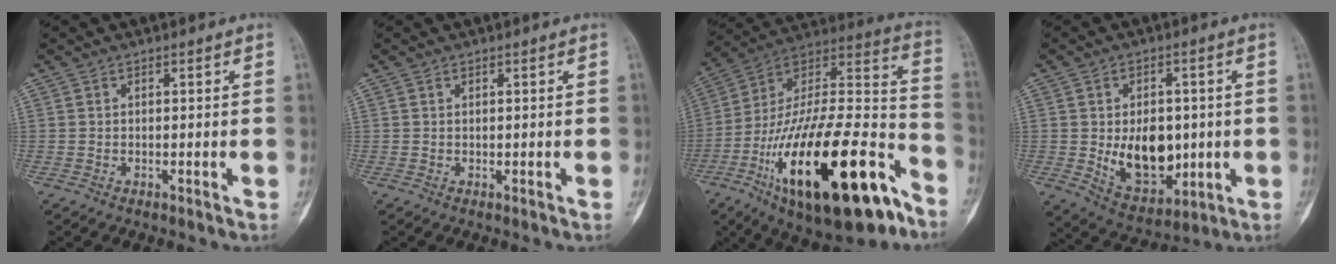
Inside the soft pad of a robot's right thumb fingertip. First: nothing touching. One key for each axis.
{"total": 0.0}
{"total": 35.6, "fx": -17.1, "fy": 13.4, "fz": 28.2, "tx": -0.455, "ty": 0.063, "tz": -0.276}
{"total": 12.8, "fx": -0.8, "fy": 8.4, "fz": 9.6, "tx": -0.107, "ty": -0.012, "tz": 0.008}